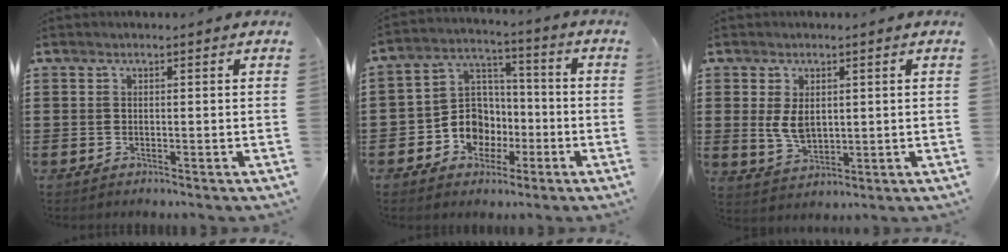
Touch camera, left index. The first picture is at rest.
{"total": 8.9, "force": [-3.2, 7.8, 2.8], "torque": [-0.083, 0.018, -0.057]}
{"total": 4.7, "force": [0.8, 3.0, 3.5], "torque": [-0.089, 0.001, 0.010]}